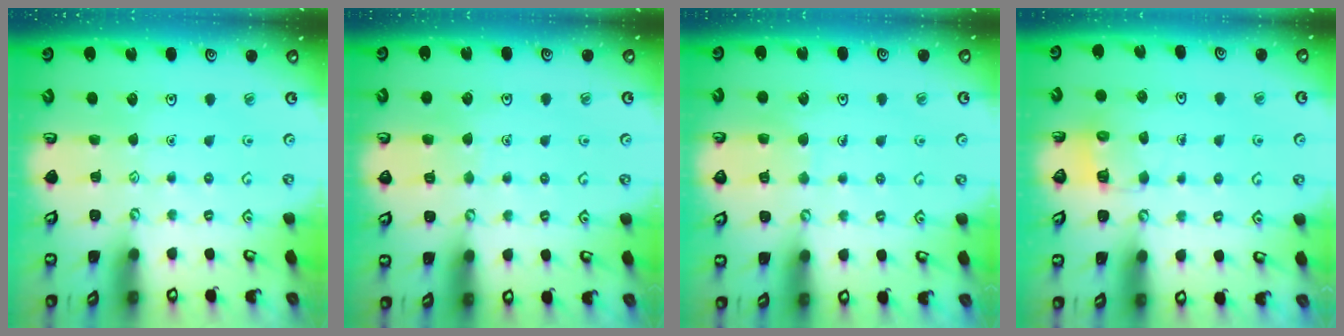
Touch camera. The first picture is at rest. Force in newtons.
{"total": 4.4, "press": 4.3, "slide": 0.4}
{"total": 4.8, "press": 4.8, "slide": 0.3}
{"total": 5.0, "press": 5.0, "slide": 0.3}